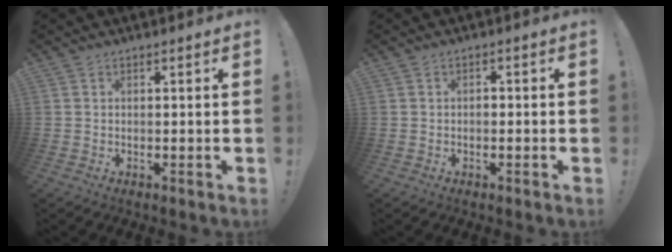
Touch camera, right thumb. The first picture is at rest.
{"total": 1.1, "force": [-1.0, 0.3, 0.4], "torque": [-0.011, 0.004, -0.018]}